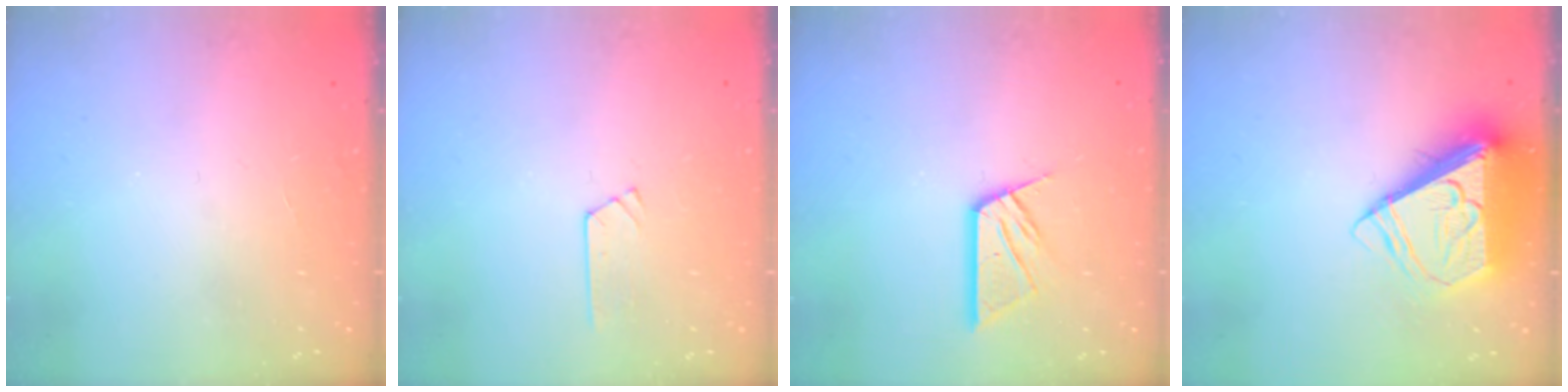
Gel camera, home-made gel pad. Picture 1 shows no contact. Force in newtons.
{"total": 3.2, "press": 3.2, "slide": 0.4}
{"total": 10.8, "press": 10.7, "slide": 0.9}
{"total": 10.3, "press": 10.1, "slide": 1.5}